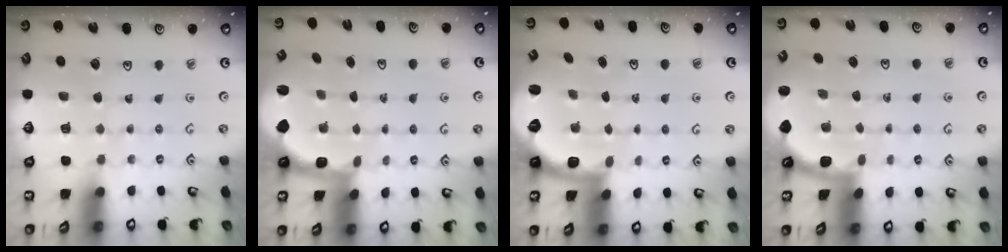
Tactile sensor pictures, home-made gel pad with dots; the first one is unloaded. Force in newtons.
{"total": 2.2, "press": 1.5, "slide": 1.6}
{"total": 1.7, "press": 1.6, "slide": 0.4}
{"total": 1.7, "press": 1.7, "slide": 0.0}